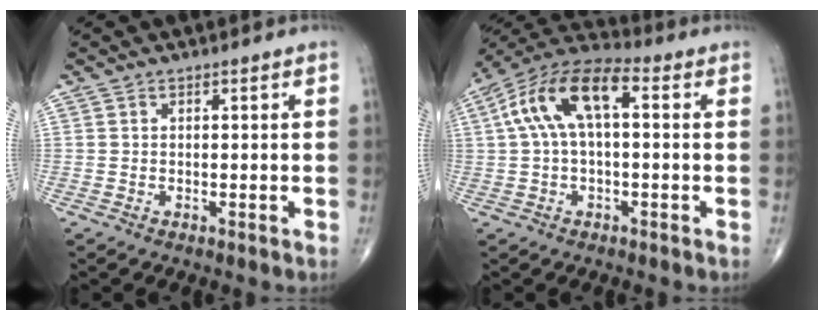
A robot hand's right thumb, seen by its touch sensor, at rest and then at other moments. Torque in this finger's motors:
{"motor_torque": [0.62, 0.67, 1.47, 0.06, 0.29]}